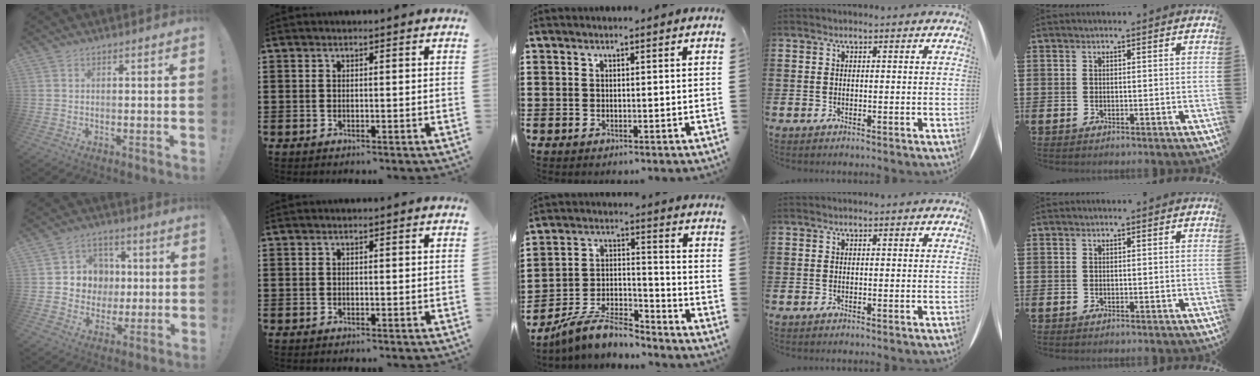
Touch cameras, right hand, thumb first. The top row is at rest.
{"thumb": {"total": 9.1, "force": [-0.2, 9.0, 1.6], "torque": [-0.021, 0.004, 0.008]}, "middle": {"total": 8.6, "force": [-7.7, 1.8, 3.2], "torque": [-0.066, 0.014, -0.153]}}